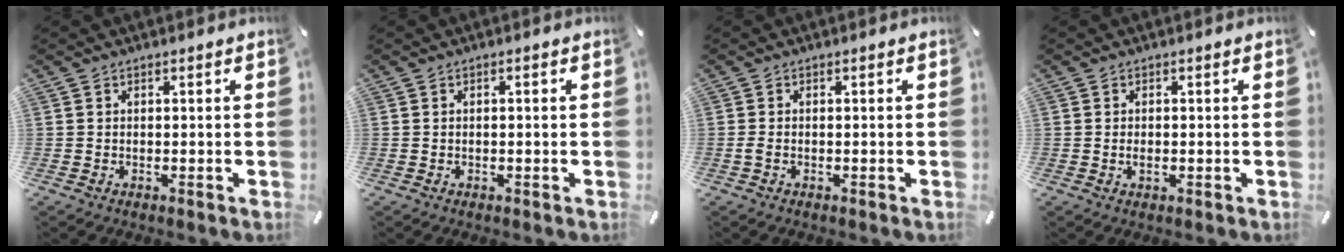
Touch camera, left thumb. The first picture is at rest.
{"total": 0.7, "force": [-0.2, 0.2, 0.7], "torque": [-0.012, 0.000, -0.004]}
{"total": 1.2, "force": [-0.5, 0.4, 1.0], "torque": [-0.018, -0.001, -0.008]}
{"total": 1.5, "force": [-0.3, 0.8, 1.3], "torque": [-0.024, 0.001, -0.005]}